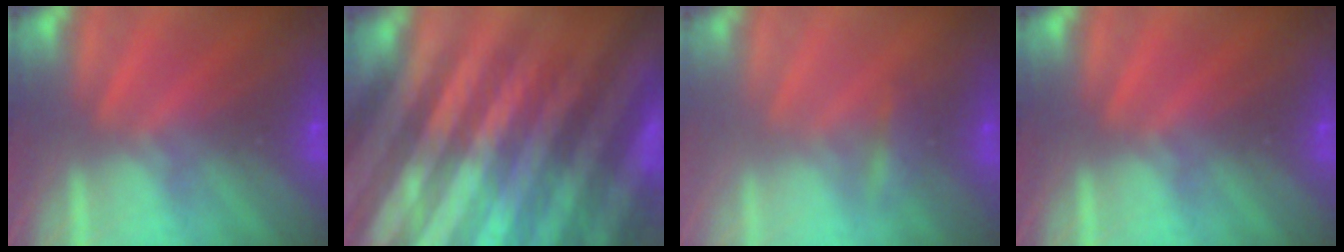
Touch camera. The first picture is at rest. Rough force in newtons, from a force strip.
{"total": 12.7}
{"total": 2.2}
{"total": 0.0}